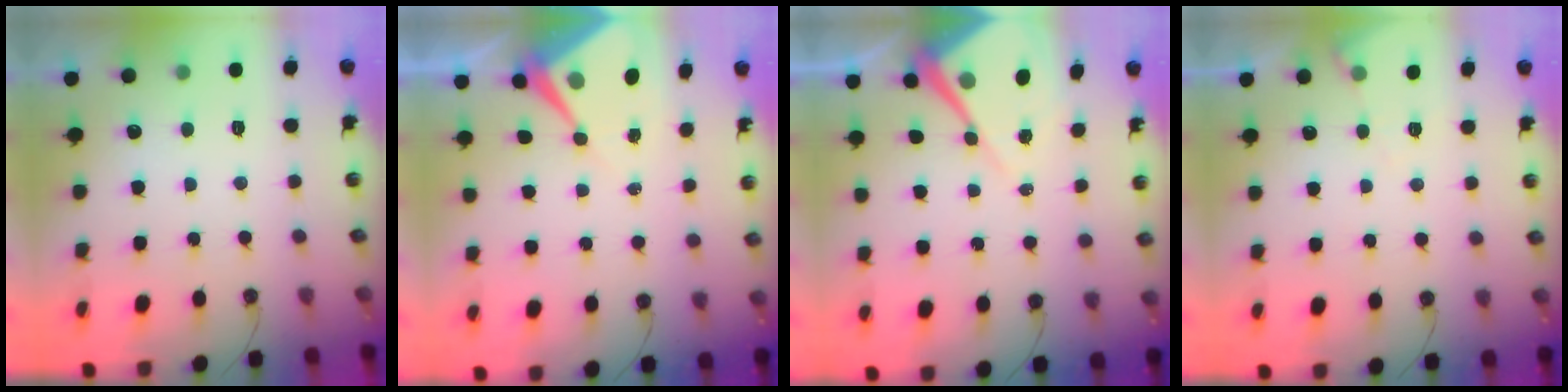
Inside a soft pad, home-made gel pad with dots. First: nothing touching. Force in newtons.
{"total": 7.9, "press": 7.9, "slide": 0.6}
{"total": 9.6, "press": 9.6, "slide": 0.7}
{"total": 5.0, "press": 5.0, "slide": 0.7}